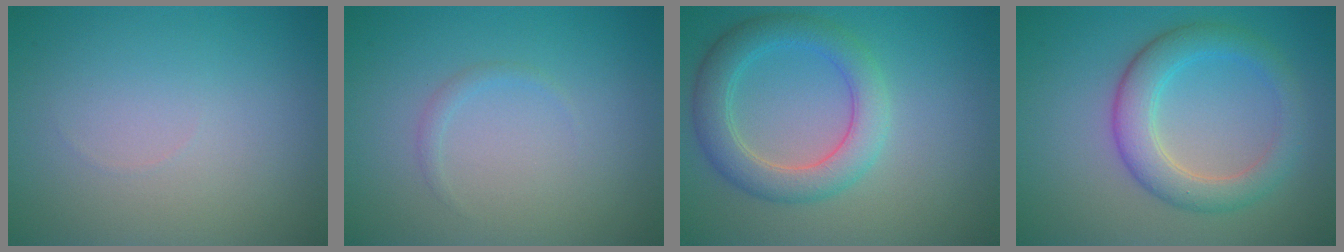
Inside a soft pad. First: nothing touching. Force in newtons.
{"total": 0.7, "press": 0.7, "slide": 0.0}
{"total": 4.6, "press": 4.6, "slide": 0.2}
{"total": 4.5, "press": 4.5, "slide": 0.1}